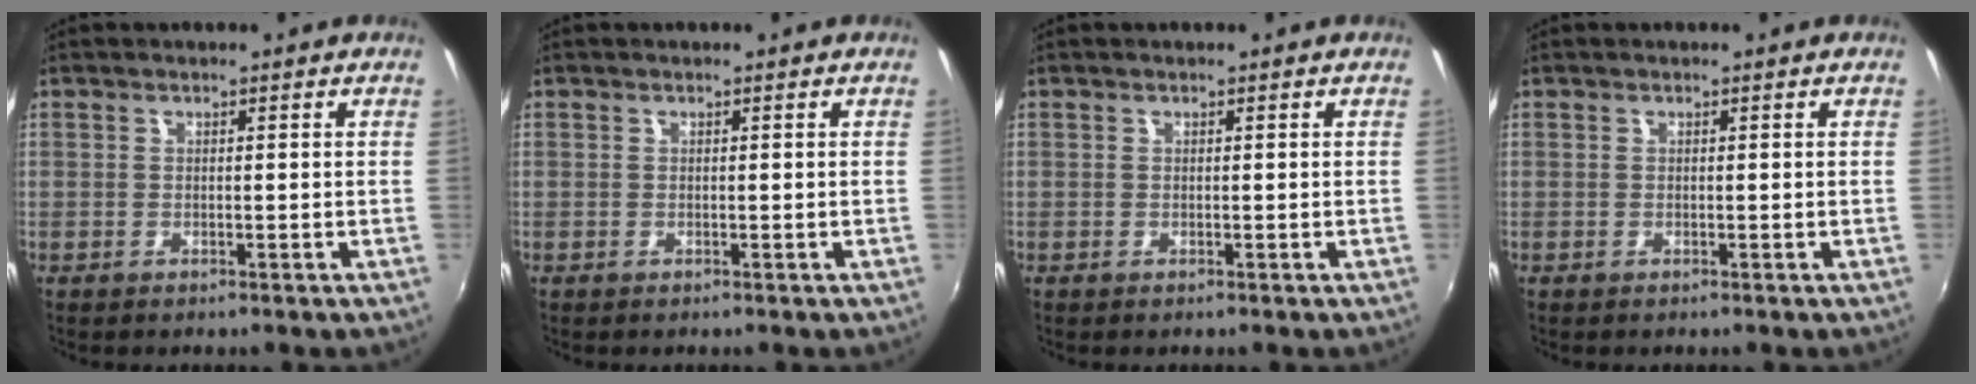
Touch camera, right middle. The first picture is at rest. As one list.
[{"total": 0.0}, {"total": 0.0}, {"total": 0.0}]